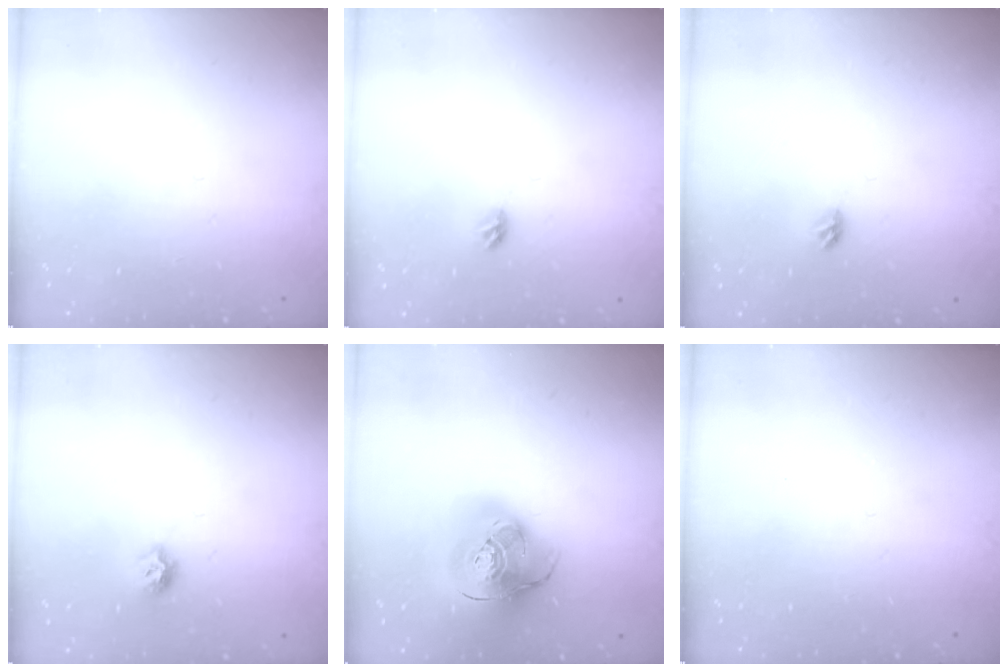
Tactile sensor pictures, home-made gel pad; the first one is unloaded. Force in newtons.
{"total": 4.5, "press": 4.4, "slide": 0.9}
{"total": 4.5, "press": 4.4, "slide": 0.9}
{"total": 6.4, "press": 6.4, "slide": 0.8}
{"total": 19.4, "press": 19.2, "slide": 2.5}
{"total": 0.0}